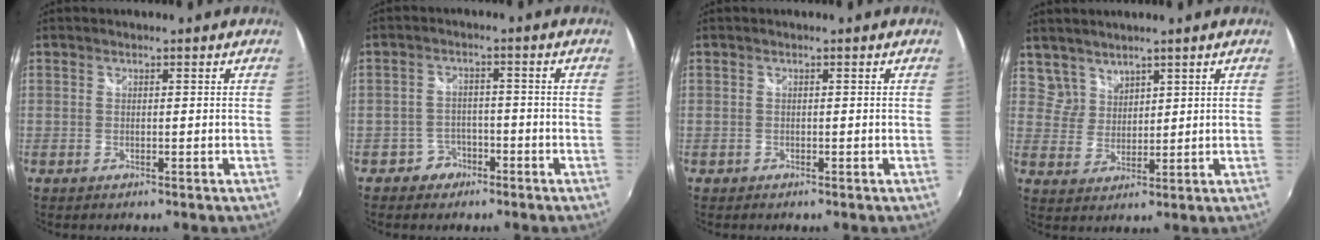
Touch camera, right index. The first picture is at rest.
{"total": 4.4, "force": [-2.7, 3.4, 0.2], "torque": [-0.012, 0.014, -0.045]}
{"total": 0.6, "force": [-0.4, 0.5, 0.0], "torque": [-0.001, -0.002, -0.007]}
{"total": 4.2, "force": [3.6, 2.3, -0.2], "torque": [0.013, 0.011, 0.074]}